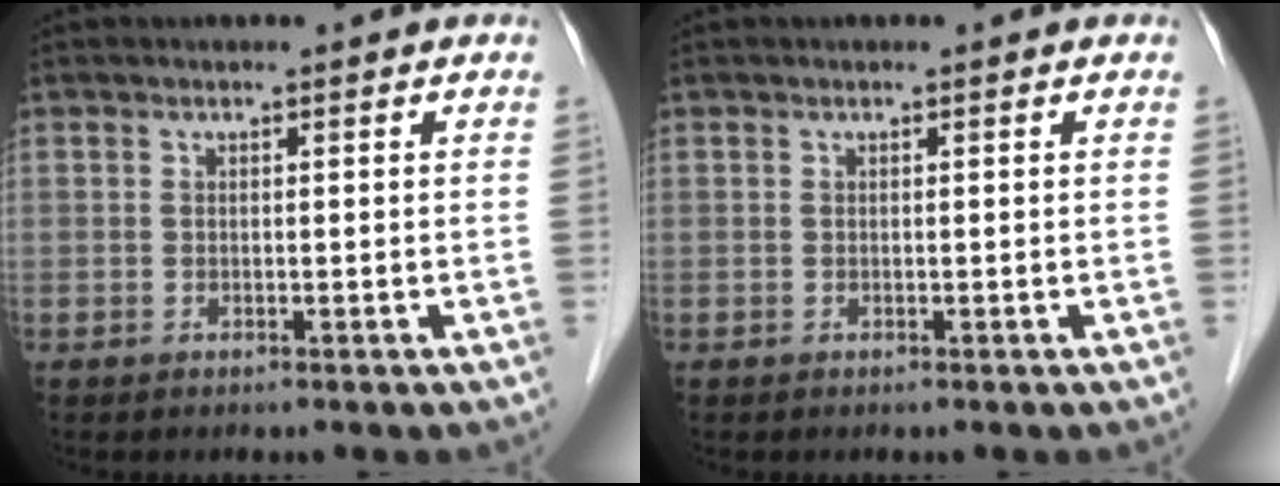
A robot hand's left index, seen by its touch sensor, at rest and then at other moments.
{"total": 0.0}